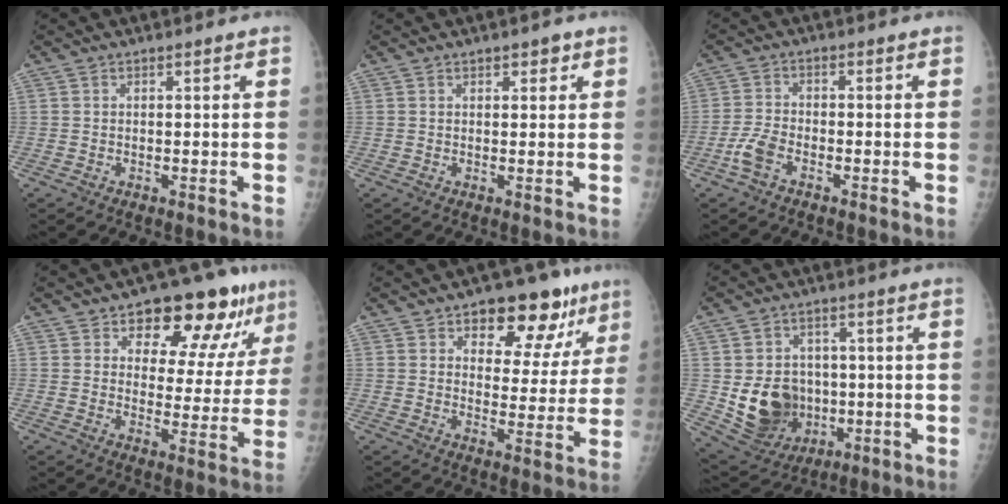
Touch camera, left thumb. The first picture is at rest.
{"total": 2.0, "force": [1.2, 1.0, 1.2], "torque": [-0.003, -0.003, 0.014]}
{"total": 4.1, "force": [-2.4, 1.9, 2.7], "torque": [-0.062, 0.011, -0.051]}
{"total": 16.1, "force": [9.9, 7.8, 10.1], "torque": [-0.076, -0.038, 0.135]}
{"total": 14.2, "force": [8.3, 7.9, 8.5], "torque": [-0.045, -0.033, 0.114]}
{"total": 13.3, "force": [-1.4, 11.0, 7.2], "torque": [-0.087, -0.002, -0.003]}